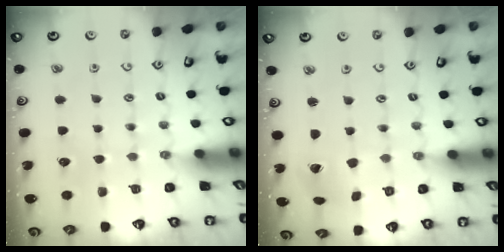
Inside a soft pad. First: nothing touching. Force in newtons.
{"total": 2.1, "press": 2.0, "slide": 0.3}